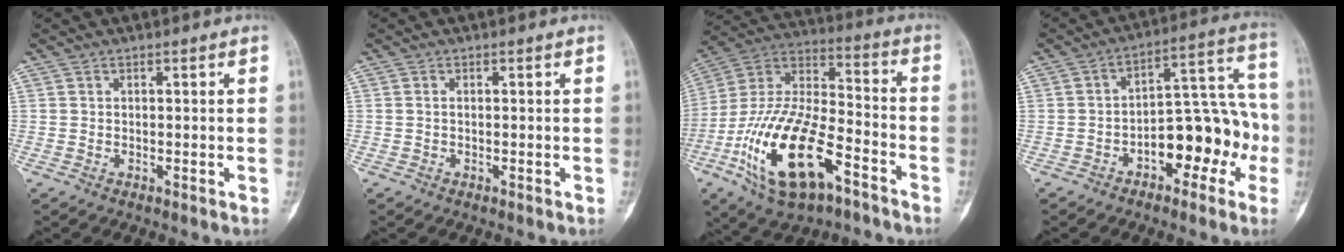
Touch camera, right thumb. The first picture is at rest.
{"total": 0.5, "force": [-0.1, 0.3, 0.4], "torque": [-0.007, 0.001, -0.004]}
{"total": 23.7, "force": [-10.8, 10.5, 18.2], "torque": [-0.368, 0.055, -0.190]}
{"total": 13.9, "force": [-4.6, 7.6, 10.7], "torque": [-0.112, 0.068, -0.068]}